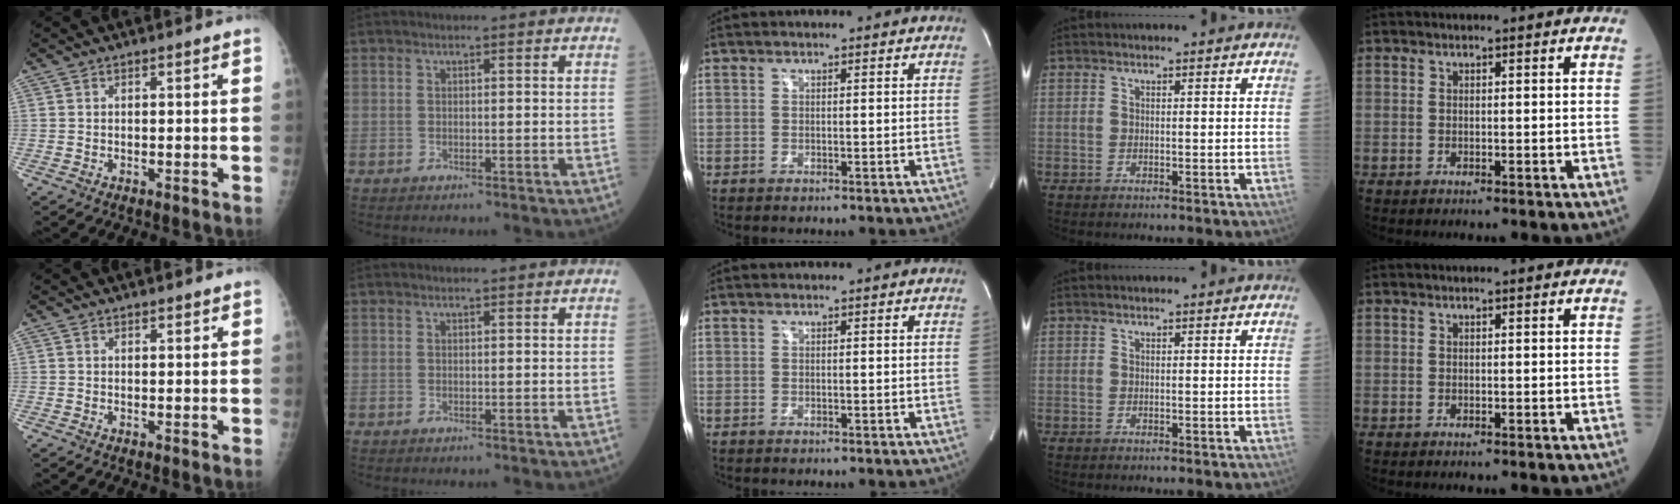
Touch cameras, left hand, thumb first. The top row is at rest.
{"thumb": {"total": 1.1, "force": [0.9, 0.4, 0.4], "torque": [-0.002, -0.005, 0.012]}, "index": {"total": 0.6, "force": [0.6, 0.0, 0.3], "torque": [-0.008, 0.000, 0.010]}}